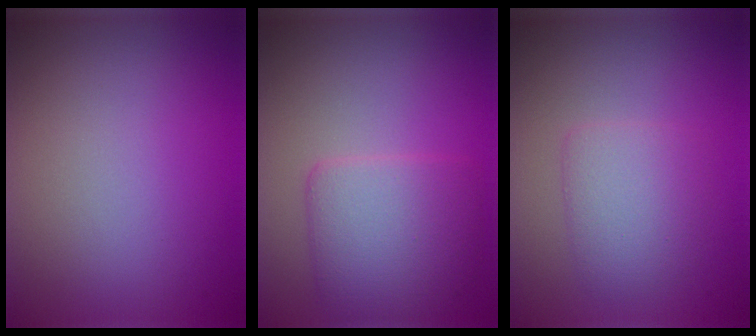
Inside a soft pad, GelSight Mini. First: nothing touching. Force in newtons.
{"total": 4.6, "press": 4.6, "slide": 0.4}
{"total": 2.6, "press": 2.6, "slide": 0.2}